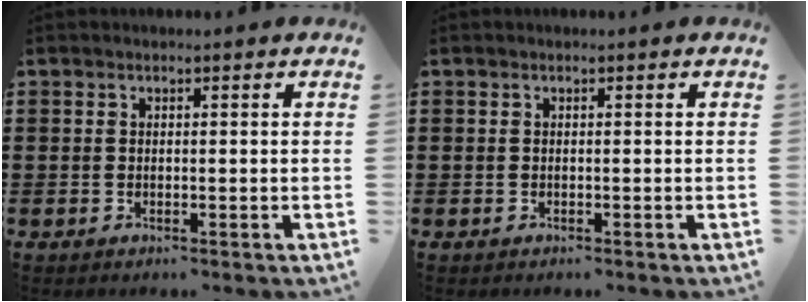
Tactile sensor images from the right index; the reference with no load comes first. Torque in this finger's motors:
{"motor_torque": [-0.29, 0.29, 0.00, -0.01]}